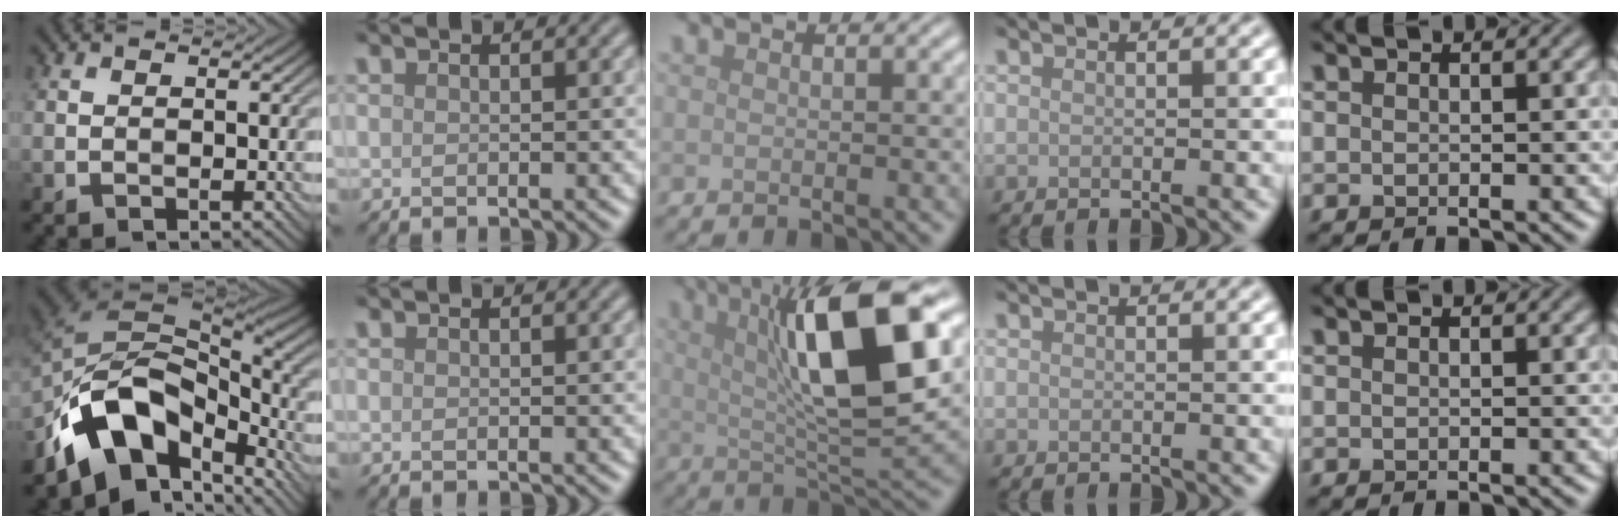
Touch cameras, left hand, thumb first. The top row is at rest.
{"thumb": {"total": 12.8, "force": [-7.4, 7.3, 7.4], "torque": [-0.139, -0.006, -0.139]}, "middle": {"total": 12.4, "force": [3.2, 3.1, 11.5], "torque": [-0.183, 0.012, 0.053]}}